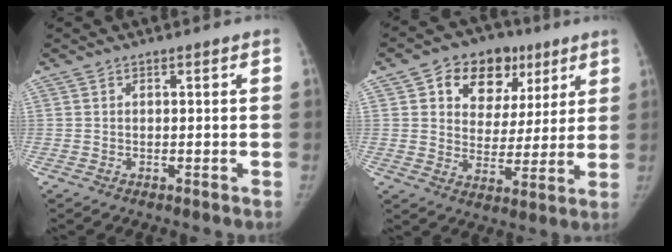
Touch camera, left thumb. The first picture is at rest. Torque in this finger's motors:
{"motor_torque": [-0.09, 0.21, 0.15, 0.32, -0.03]}